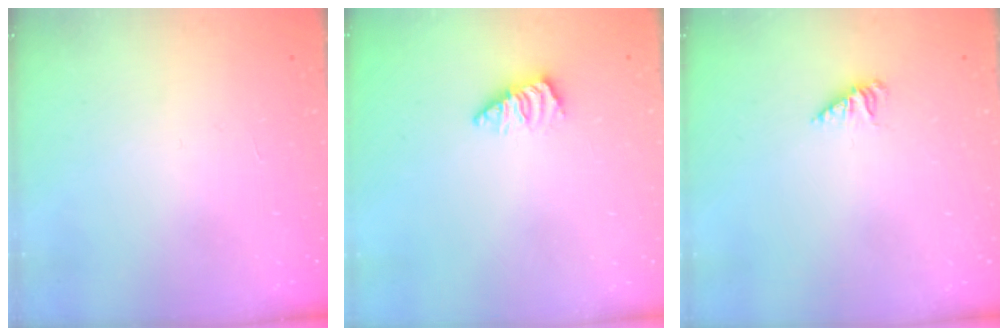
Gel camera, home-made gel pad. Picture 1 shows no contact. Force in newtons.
{"total": 1.2, "press": 1.1, "slide": 0.4}
{"total": 2.4, "press": 2.4, "slide": 0.1}